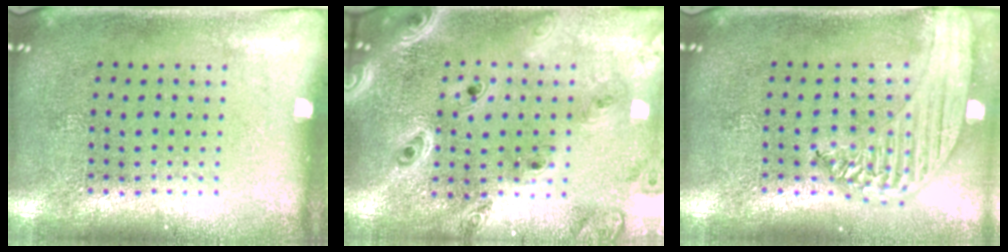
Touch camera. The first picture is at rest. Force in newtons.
{"total": 2.2, "press": 2.1, "slide": 0.8}
{"total": 2.0, "press": 1.9, "slide": 0.7}